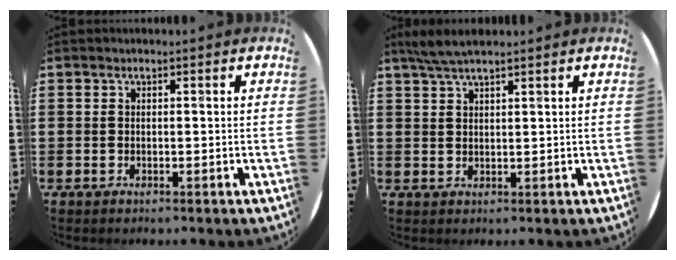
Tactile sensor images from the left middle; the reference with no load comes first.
{"total": 3.3, "force": [2.7, 0.3, 1.8], "torque": [-0.040, 0.003, 0.050]}